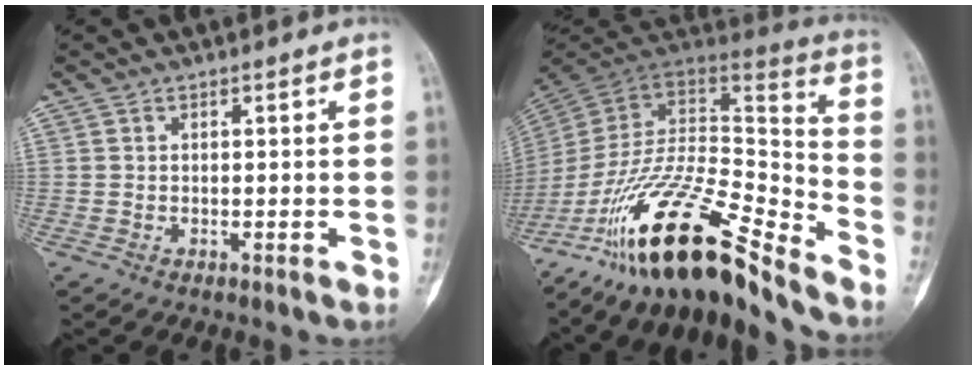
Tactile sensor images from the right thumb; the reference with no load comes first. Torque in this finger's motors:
{"motor_torque": [3.38, 0.39, 1.62, -1.15, 0.33]}